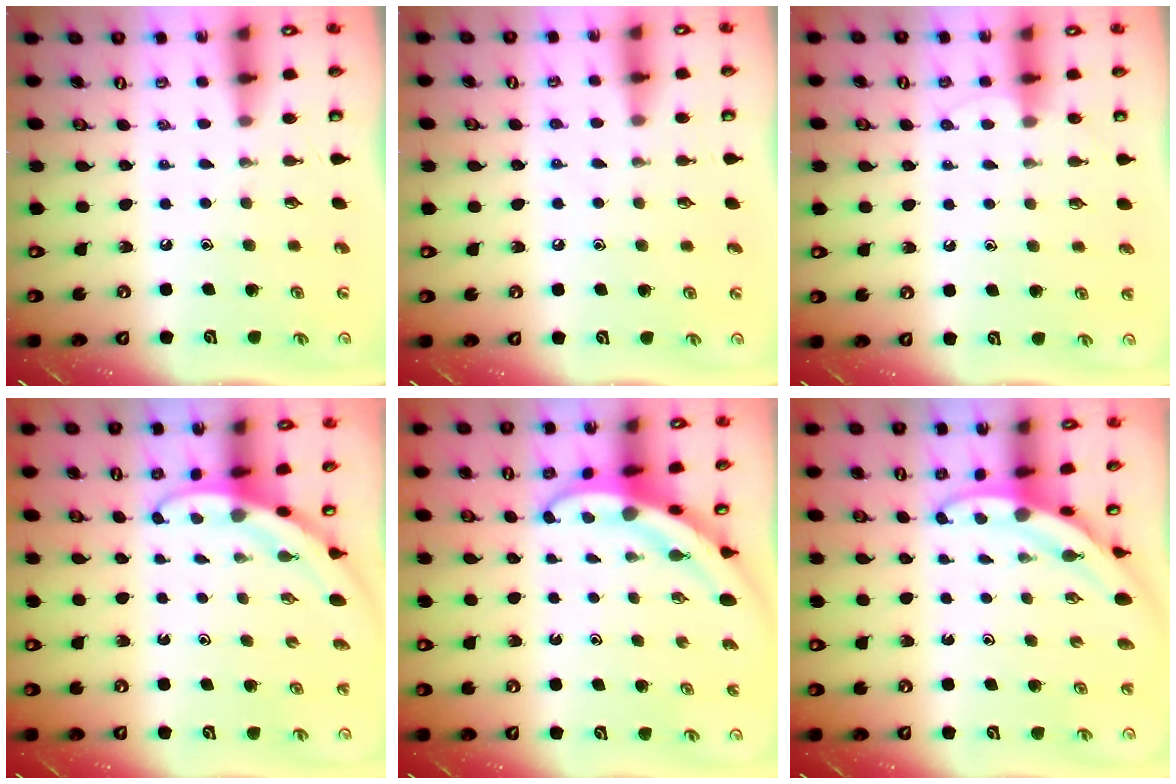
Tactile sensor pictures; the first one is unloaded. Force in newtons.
{"total": 5.2, "press": 5.1, "slide": 0.9}
{"total": 4.5, "press": 4.4, "slide": 0.4}
{"total": 2.7, "press": 2.7, "slide": 0.0}
{"total": 4.0, "press": 3.9, "slide": 0.6}
{"total": 3.6, "press": 3.6, "slide": 0.1}